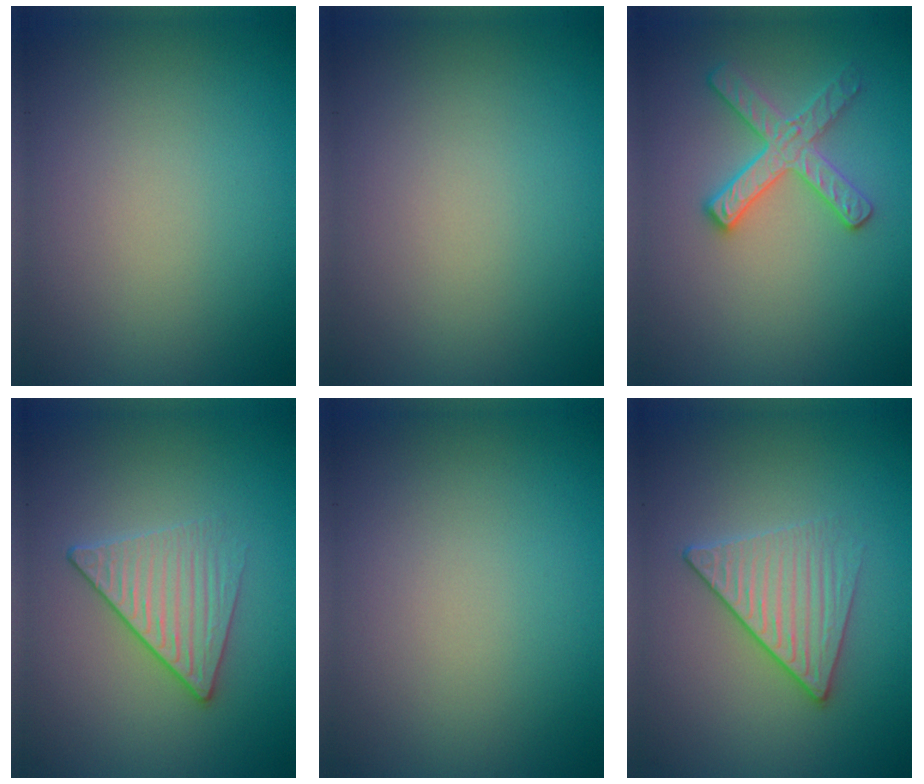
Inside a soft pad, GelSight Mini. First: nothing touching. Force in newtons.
{"total": 0.0}
{"total": 2.9, "press": 2.9, "slide": 0.4}
{"total": 2.7, "press": 2.4, "slide": 1.2}
{"total": 0.0}
{"total": 3.3, "press": 3.0, "slide": 1.3}